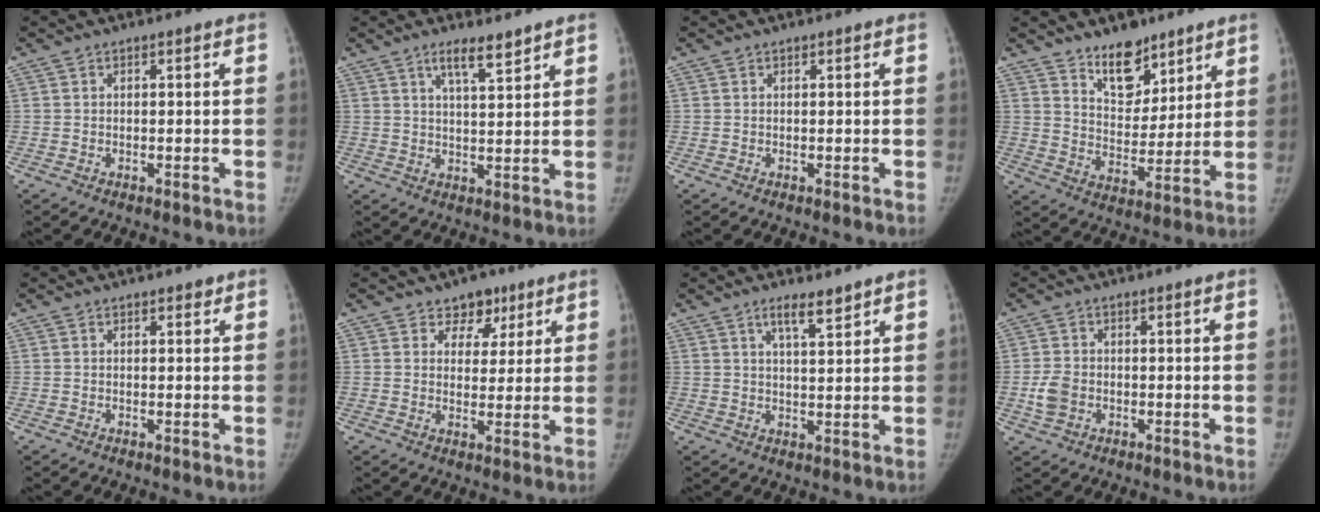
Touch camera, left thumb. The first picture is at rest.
{"total": 5.2, "force": [3.8, 1.0, 3.4], "torque": [-0.050, -0.027, 0.065]}
{"total": 0.0}
{"total": 10.8, "force": [7.9, 5.8, 4.6], "torque": [-0.040, -0.059, 0.139]}
{"total": 0.7, "force": [0.6, 0.4, 0.2], "torque": [0.001, -0.004, 0.005]}
{"total": 5.6, "force": [3.5, 4.1, 1.3], "torque": [0.016, -0.016, 0.051]}
{"total": 4.5, "force": [3.3, 0.9, 3.0], "torque": [-0.043, -0.023, 0.057]}
{"total": 4.0, "force": [-0.9, 3.1, 2.4], "torque": [-0.049, 0.007, -0.017]}